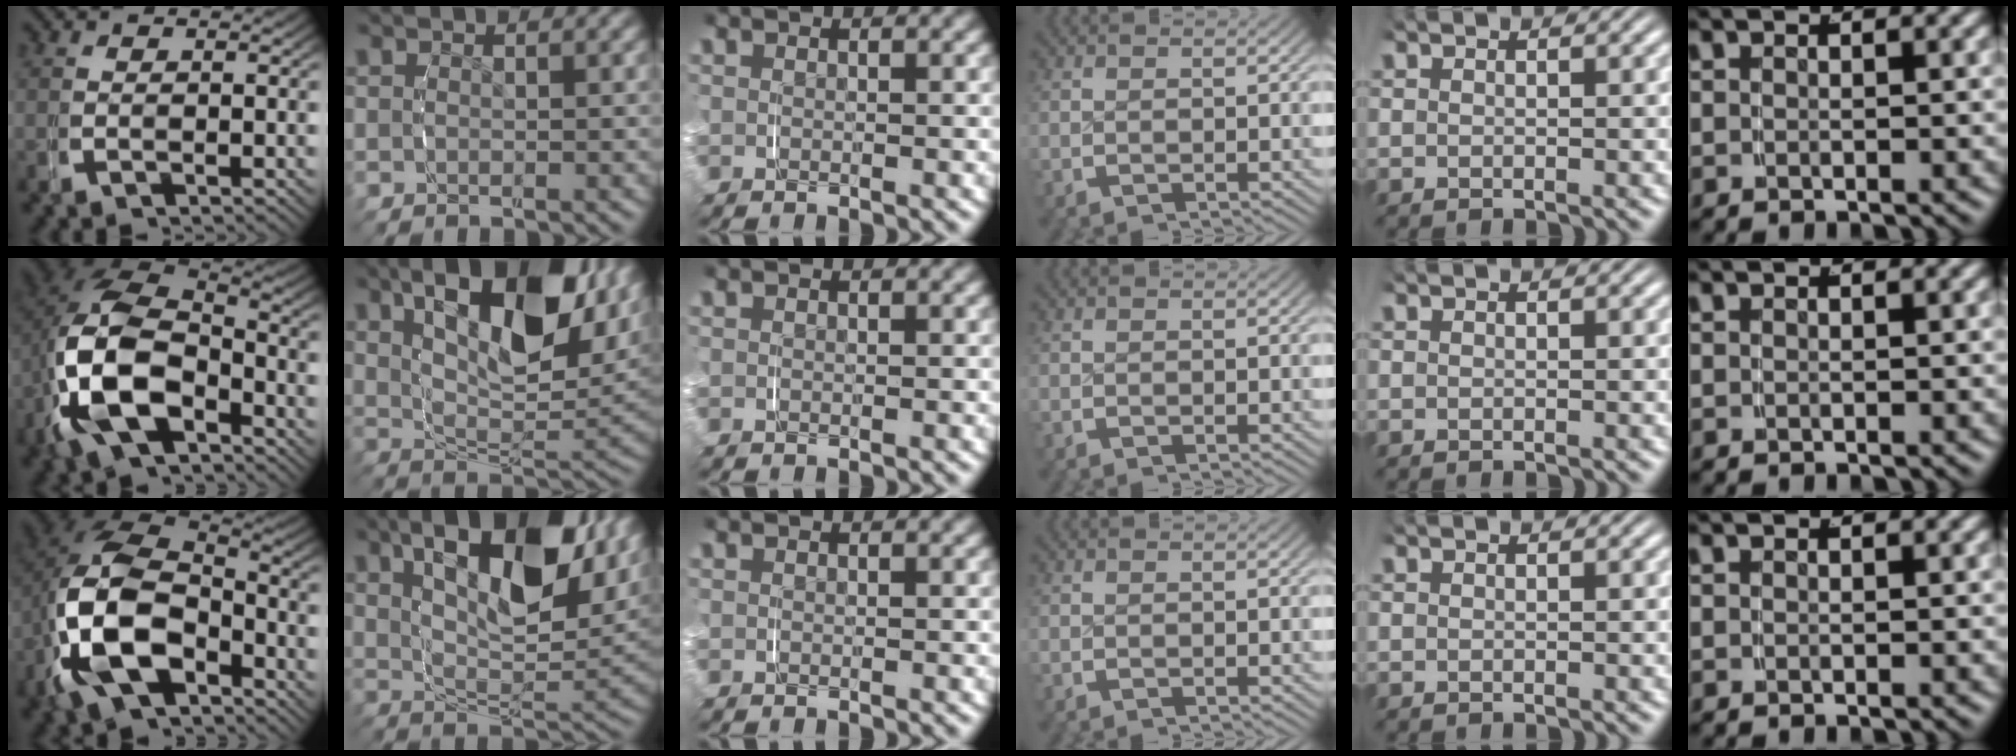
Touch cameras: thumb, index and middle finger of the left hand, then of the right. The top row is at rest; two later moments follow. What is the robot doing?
{"motion": "grasp_and_lifting", "object": "key"}